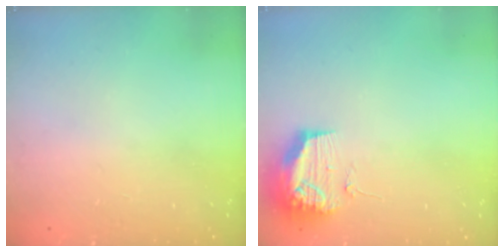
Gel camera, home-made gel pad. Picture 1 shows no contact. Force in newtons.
{"total": 11.1, "press": 11.1, "slide": 0.8}